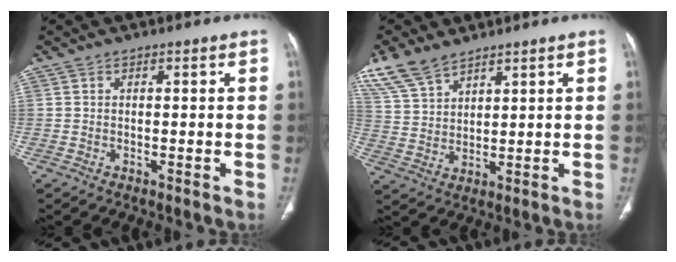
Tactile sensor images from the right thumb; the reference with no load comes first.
{"total": 9.0, "force": [6.8, 4.0, 4.2], "torque": [-0.082, -0.013, 0.151]}